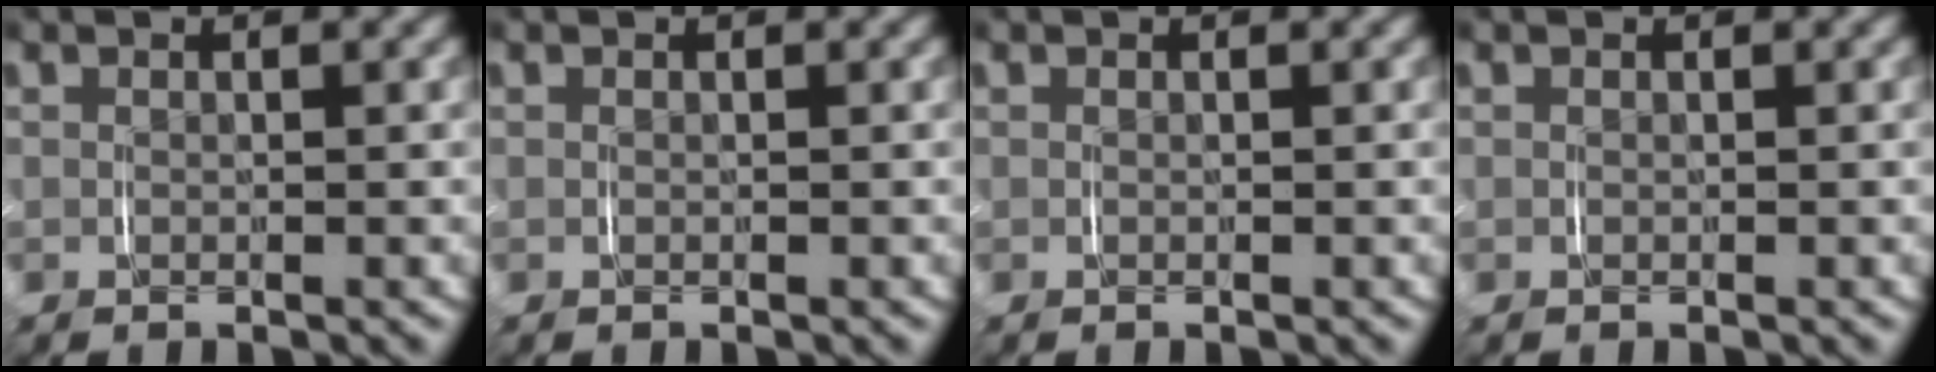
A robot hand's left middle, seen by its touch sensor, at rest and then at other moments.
{"total": 0.0}
{"total": 0.0}
{"total": 0.0}